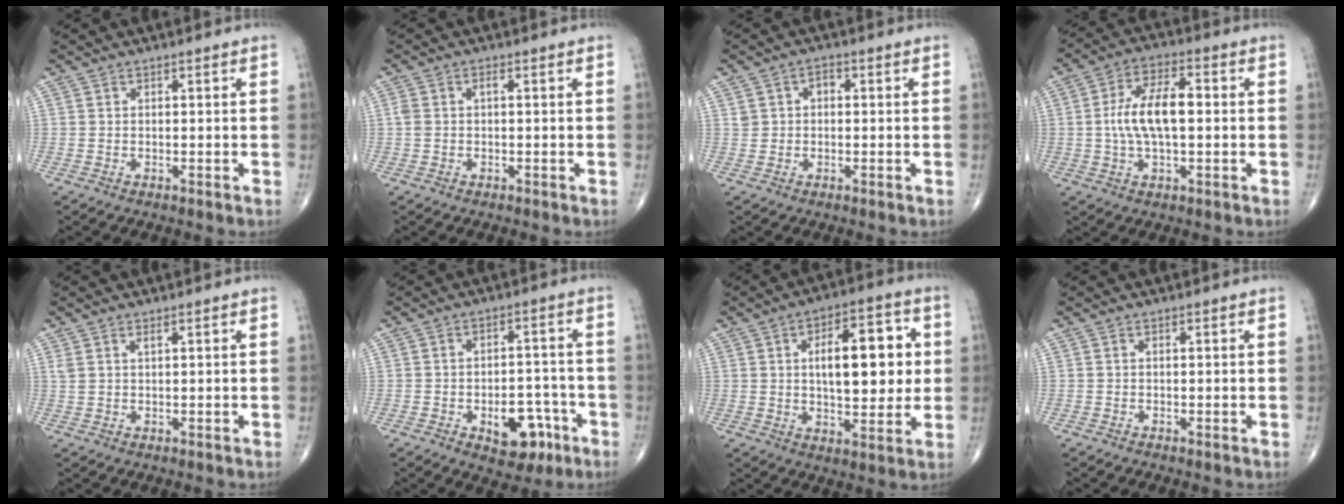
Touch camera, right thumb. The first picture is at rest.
{"total": 1.8, "force": [0.1, 0.9, 1.5], "torque": [-0.041, 0.010, 0.002]}
{"total": 2.9, "force": [0.5, 2.3, 1.6], "torque": [-0.015, 0.010, 0.010]}
{"total": 10.7, "force": [0.2, 4.8, 9.5], "torque": [-0.181, 0.017, -0.001]}
{"total": 1.6, "force": [1.0, 0.6, 1.2], "torque": [-0.029, 0.003, 0.026]}
{"total": 9.6, "force": [-4.3, 5.7, 6.5], "torque": [-0.056, 0.036, -0.051]}
{"total": 15.7, "force": [2.3, 7.3, 13.7], "torque": [-0.164, 0.005, 0.033]}
{"total": 0.0}